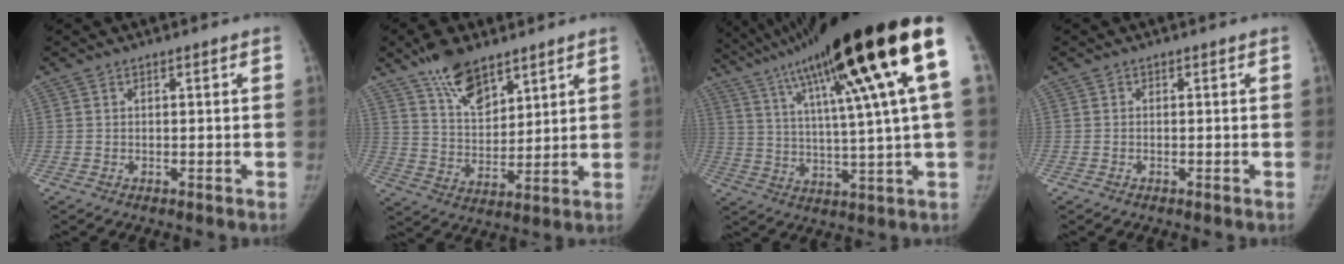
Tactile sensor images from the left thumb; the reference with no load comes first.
{"total": 10.9, "force": [7.9, 5.1, 5.7], "torque": [-0.075, -0.048, 0.150]}
{"total": 27.8, "force": [13.9, 1.8, 24.0], "torque": [-0.363, -0.004, 0.228]}
{"total": 0.0}